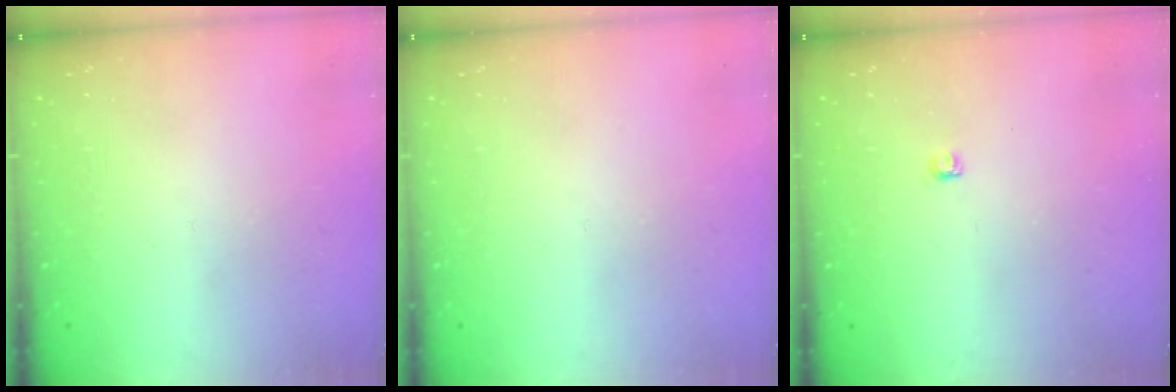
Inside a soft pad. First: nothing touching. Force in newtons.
{"total": 0.0}
{"total": 2.8, "press": 2.7, "slide": 0.3}